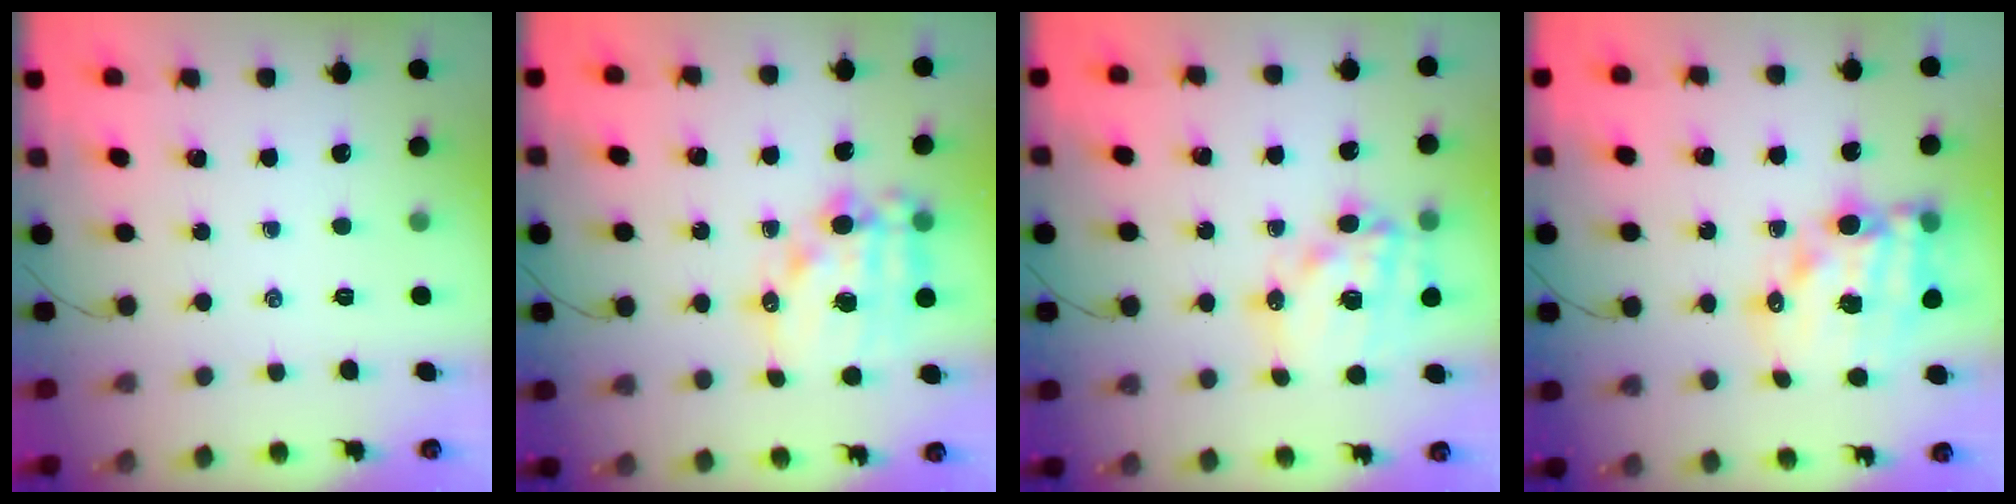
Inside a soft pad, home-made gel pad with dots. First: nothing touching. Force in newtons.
{"total": 16.0, "press": 15.6, "slide": 3.5}
{"total": 15.6, "press": 15.2, "slide": 3.4}
{"total": 17.1, "press": 16.7, "slide": 3.7}